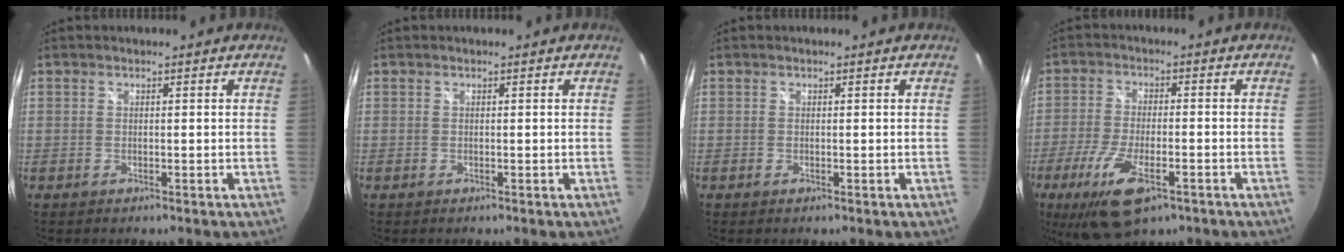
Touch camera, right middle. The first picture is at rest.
{"total": 0.0}
{"total": 0.0}
{"total": 12.5, "force": [-6.5, 4.4, 9.6], "torque": [-0.208, -0.039, -0.117]}